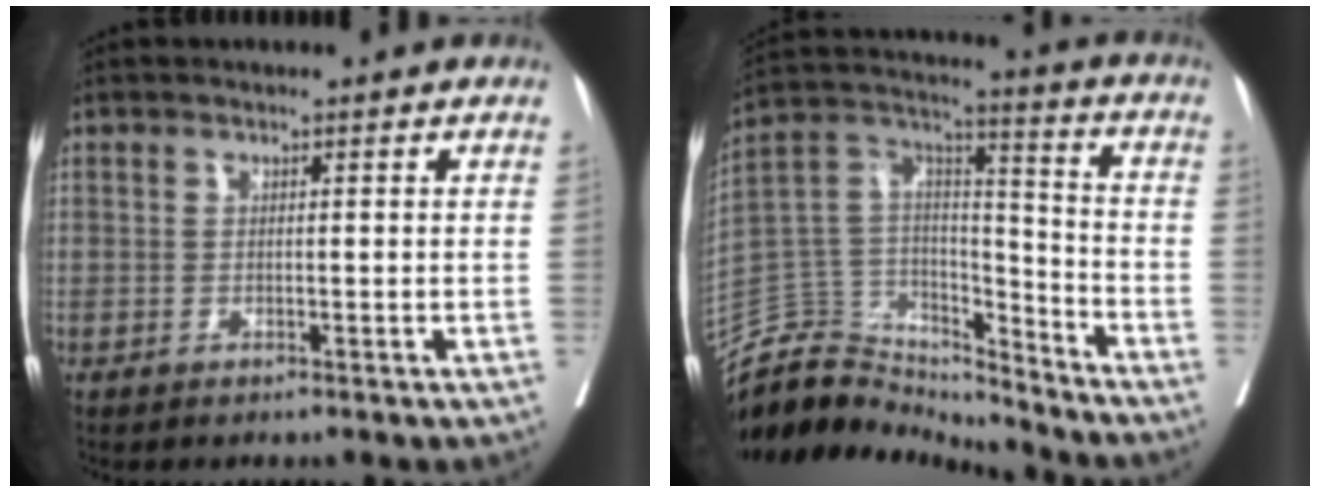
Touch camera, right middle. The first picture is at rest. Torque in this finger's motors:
{"motor_torque": [0.80, -0.89, -0.01, -0.02]}